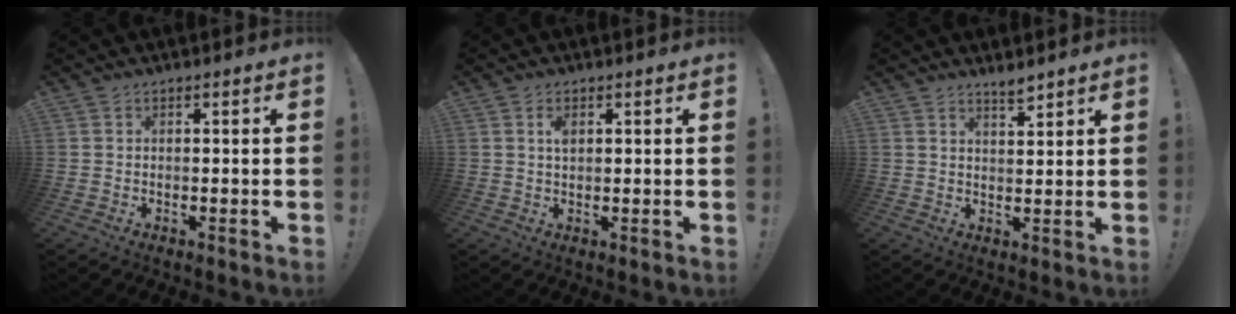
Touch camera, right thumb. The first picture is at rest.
{"total": 2.4, "force": [0.9, 1.2, 1.9], "torque": [-0.026, -0.004, 0.011]}
{"total": 3.4, "force": [3.0, 0.5, 1.5], "torque": [-0.014, -0.027, 0.049]}